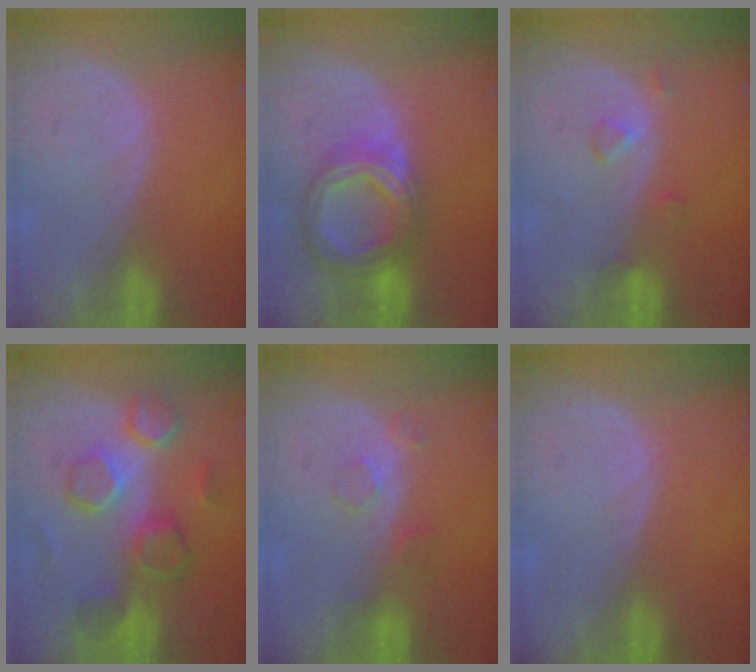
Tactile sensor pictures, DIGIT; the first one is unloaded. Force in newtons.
{"total": 8.1, "press": 8.0, "slide": 0.6}
{"total": 2.1, "press": 2.1, "slide": 0.1}
{"total": 9.4, "press": 8.8, "slide": 3.4}
{"total": 2.5, "press": 2.5, "slide": 0.3}
{"total": 0.0}